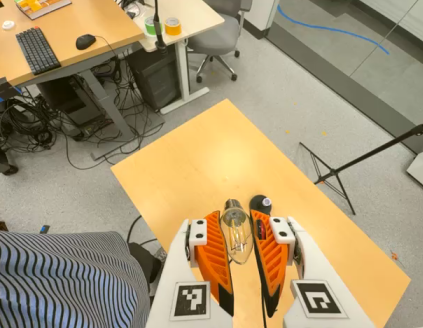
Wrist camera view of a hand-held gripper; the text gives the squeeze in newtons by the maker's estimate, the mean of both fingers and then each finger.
{"total": 20.7, "left": 24.1, "right": 17.3}